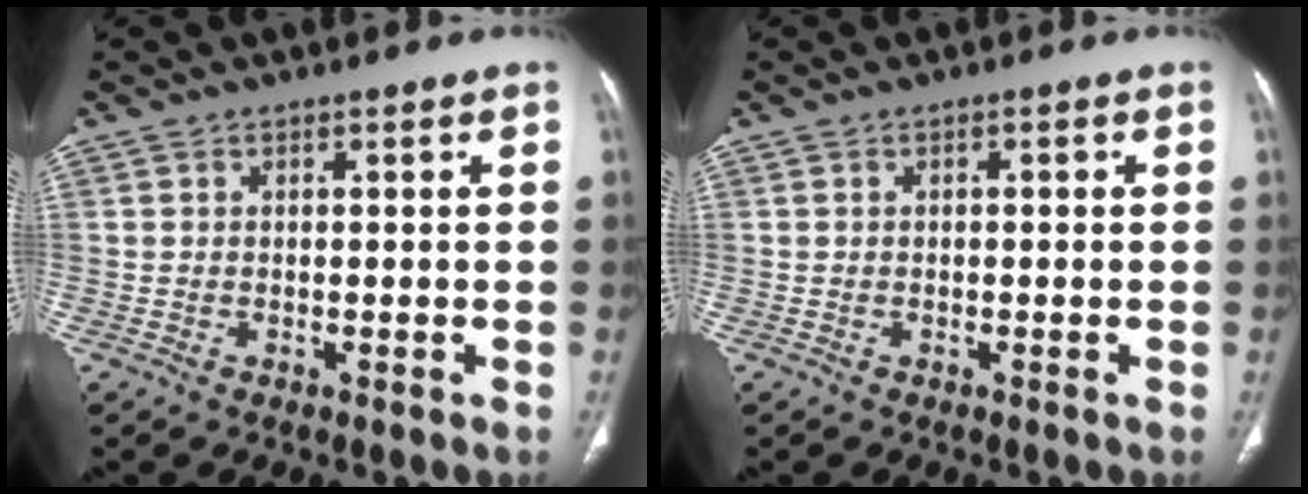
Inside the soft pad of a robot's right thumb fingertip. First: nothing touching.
{"total": 0.6, "force": [0.1, 0.3, 0.6], "torque": [-0.008, 0.003, 0.000]}